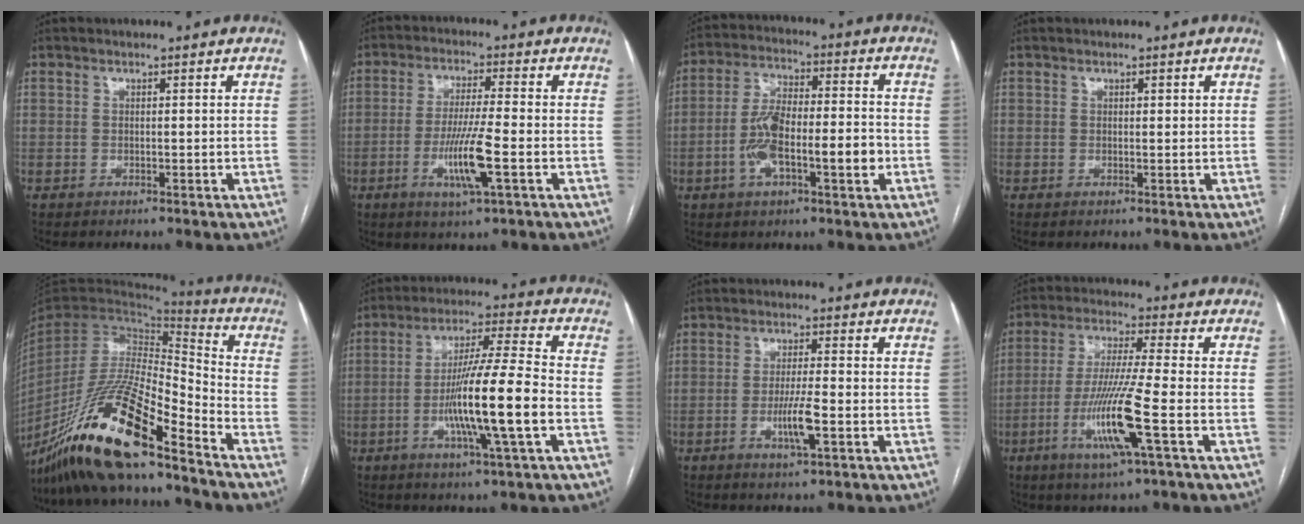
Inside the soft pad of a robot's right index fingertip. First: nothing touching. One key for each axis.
{"total": 8.8, "fx": -2.7, "fy": 0.0, "fz": 8.3, "tx": -0.161, "ty": -0.013, "tz": -0.052}
{"total": 11.6, "fx": -2.9, "fy": 3.3, "fz": 10.7, "tx": -0.204, "ty": 0.021, "tz": -0.048}
{"total": 0.6, "fx": 0.3, "fy": 0.3, "fz": 0.4, "tx": -0.003, "ty": -0.001, "tz": 0.003}
{"total": 20.8, "fx": -15.2, "fy": 2.4, "fz": 14.0, "tx": -0.286, "ty": -0.034, "tz": -0.286}
{"total": 14.3, "fx": -3.5, "fy": -0.5, "fz": 13.8, "tx": -0.253, "ty": -0.007, "tz": -0.068}
{"total": 5.4, "fx": -1.8, "fy": 0.3, "fz": 5.1, "tx": -0.098, "ty": -0.008, "tz": -0.032}
{"total": 11.9, "fx": -4.0, "fy": -0.7, "fz": 11.2, "tx": -0.226, "ty": -0.019, "tz": -0.081}